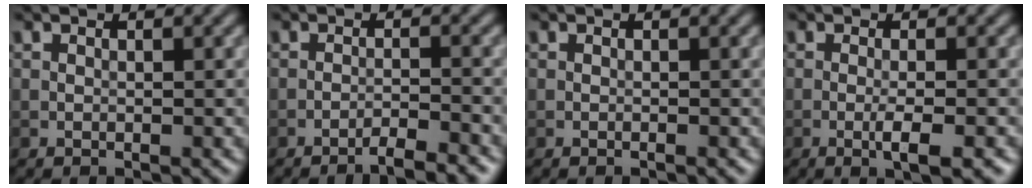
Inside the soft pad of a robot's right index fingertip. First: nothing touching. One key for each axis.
{"total": 2.6, "fx": -2.1, "fy": 0.2, "fz": 1.5, "tx": -0.015, "ty": 0.008, "tz": -0.043}
{"total": 0.0}
{"total": 2.9, "fx": -1.0, "fy": 0.4, "fz": 2.7, "tx": -0.040, "ty": 0.003, "tz": -0.021}